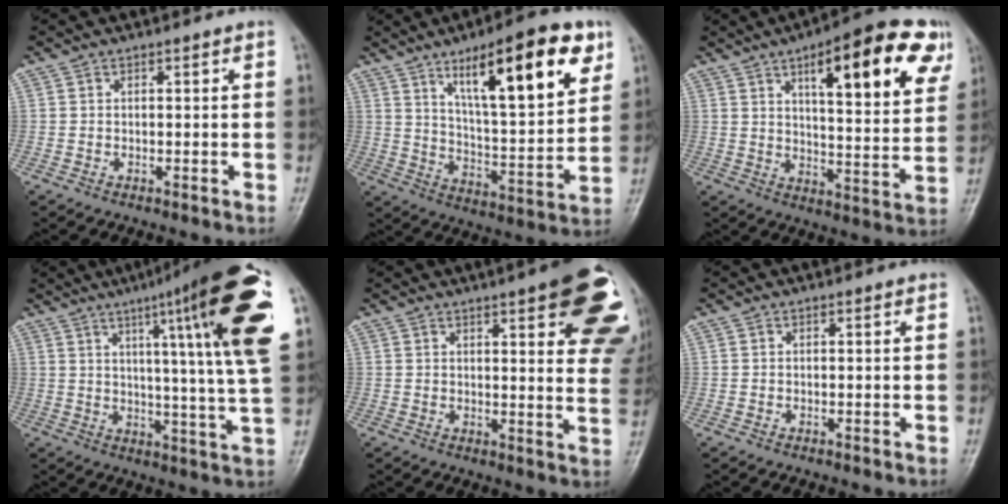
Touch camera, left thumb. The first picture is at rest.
{"total": 21.1, "force": [10.7, 5.9, 17.2], "torque": [-0.224, -0.039, 0.168]}
{"total": 20.8, "force": [9.6, 6.3, 17.4], "torque": [-0.202, -0.021, 0.129]}
{"total": 22.5, "force": [9.5, 1.6, 20.3], "torque": [-0.271, -0.025, 0.124]}
{"total": 20.1, "force": [9.7, 5.3, 16.8], "torque": [-0.170, -0.023, 0.109]}
{"total": 0.0}